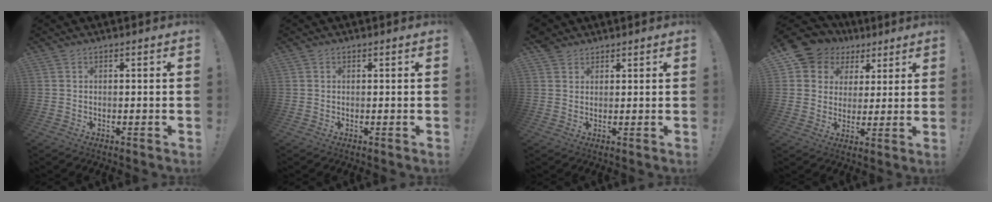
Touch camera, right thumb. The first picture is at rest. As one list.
[{"total": 0.0}, {"total": 2.8, "force": [2.2, 1.8, 0.2], "torque": [0.001, -0.010, 0.041]}, {"total": 9.2, "force": [4.8, 7.5, 2.4], "torque": [-0.040, -0.036, 0.098]}]